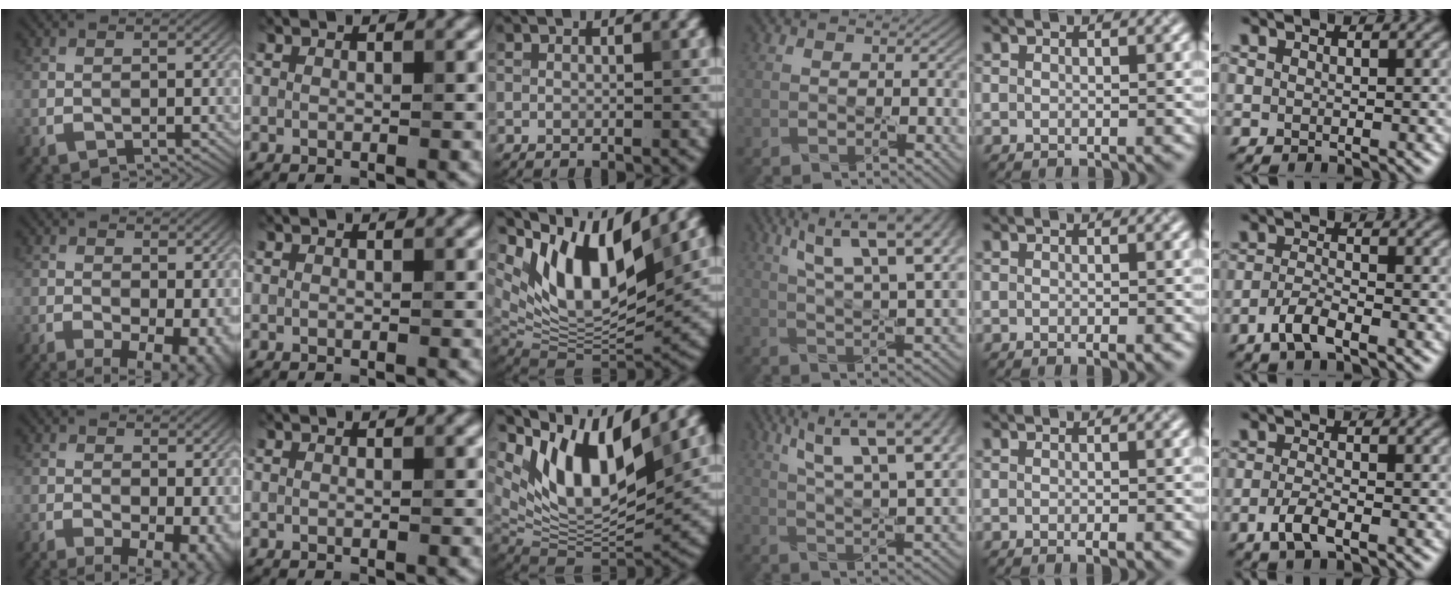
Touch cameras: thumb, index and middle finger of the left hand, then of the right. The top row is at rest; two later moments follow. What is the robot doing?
{"motion": "pour", "object": "sugar"}